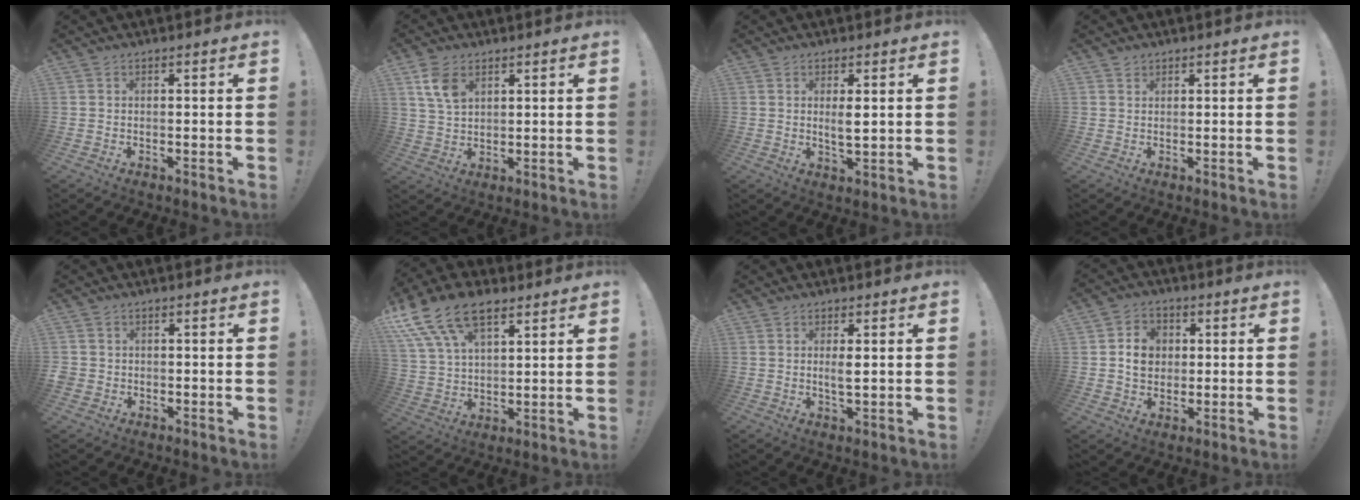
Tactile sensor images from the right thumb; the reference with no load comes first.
{"total": 7.6, "force": [3.8, 4.8, 4.6], "torque": [-0.088, -0.005, 0.077]}
{"total": 3.7, "force": [1.1, 1.2, 3.4], "torque": [-0.052, -0.008, 0.016]}
{"total": 1.2, "force": [1.0, 0.7, 0.2], "torque": [-0.001, -0.002, 0.018]}
{"total": 2.2, "force": [-0.5, 2.0, 0.8], "torque": [-0.019, 0.008, -0.006]}
{"total": 15.8, "force": [9.5, 8.7, 9.1], "torque": [-0.192, -0.043, 0.176]}
{"total": 3.0, "force": [0.5, 0.9, 2.8], "torque": [-0.039, -0.008, 0.006]}
{"total": 9.3, "force": [1.2, 8.0, 4.5], "torque": [-0.055, 0.007, 0.025]}